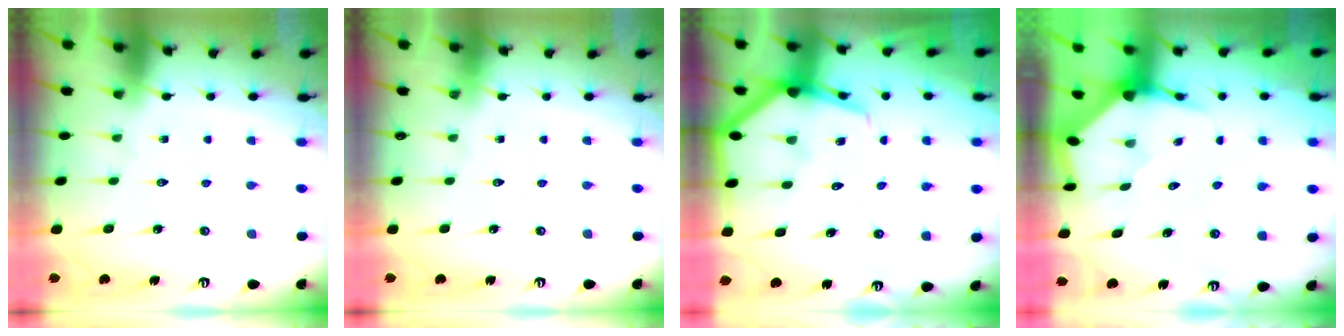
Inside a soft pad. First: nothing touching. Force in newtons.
{"total": 0.0}
{"total": 8.1, "press": 8.1, "slide": 0.9}
{"total": 3.6, "press": 3.6, "slide": 0.4}